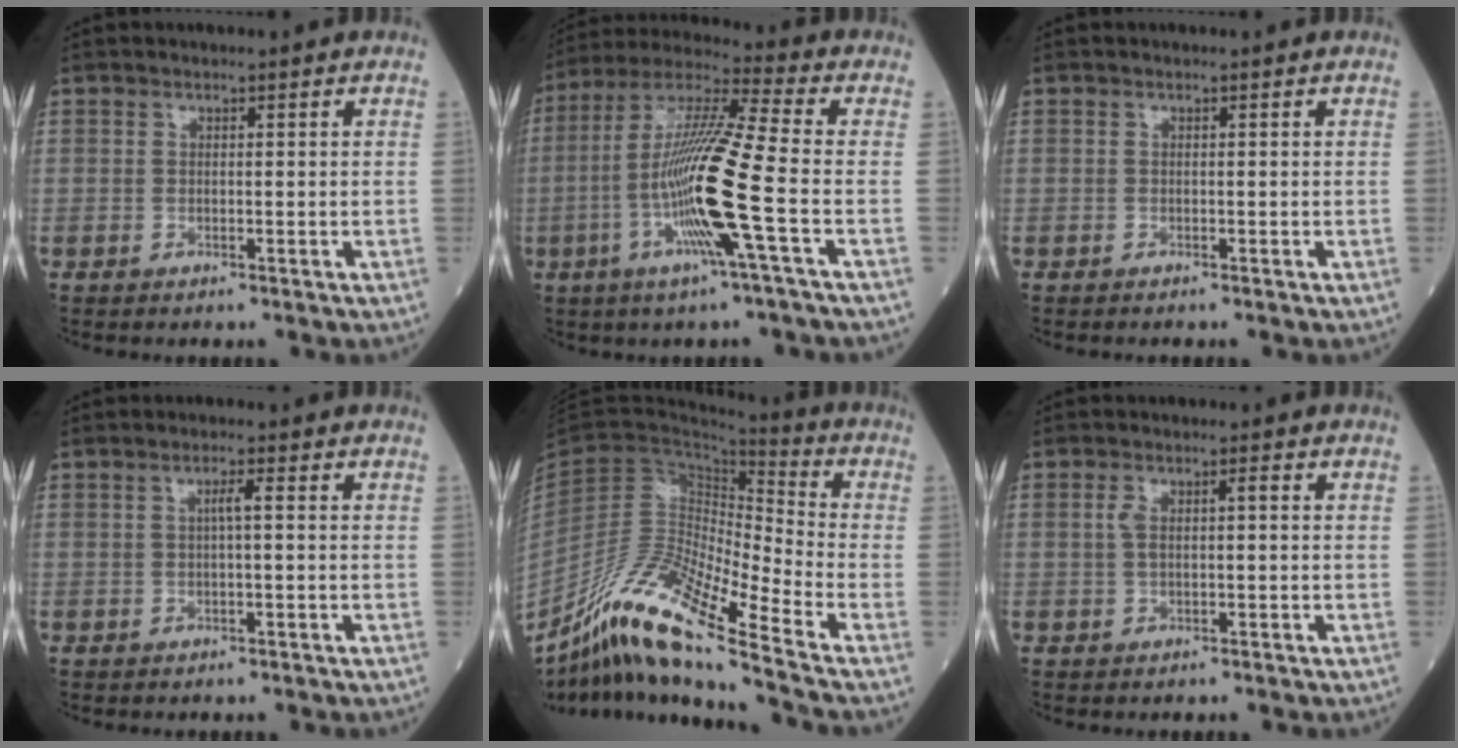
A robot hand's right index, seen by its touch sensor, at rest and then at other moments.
{"total": 15.2, "force": [-4.1, -1.1, 14.6], "torque": [-0.292, -0.006, -0.087]}
{"total": 0.0}
{"total": 1.8, "force": [0.2, 0.0, 1.8], "torque": [-0.031, 0.005, 0.002]}
{"total": 16.6, "force": [-12.0, 0.0, 11.5], "torque": [-0.218, -0.014, -0.221]}
{"total": 2.6, "force": [0.2, 0.9, 2.5], "torque": [-0.052, 0.016, 0.007]}